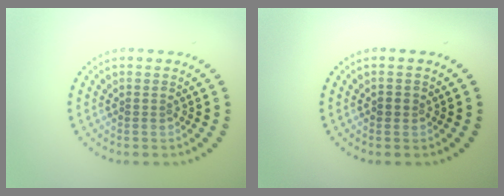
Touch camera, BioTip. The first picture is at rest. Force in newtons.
{"total": 0.8, "press": 0.7, "slide": 0.4}